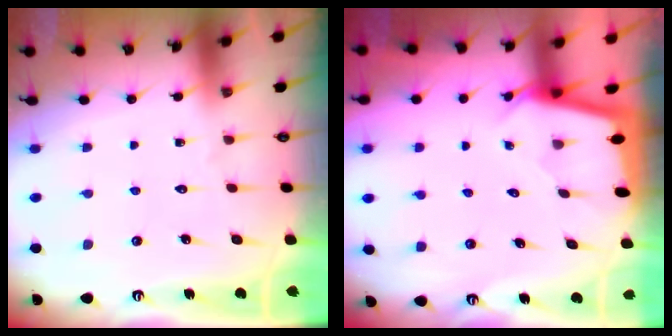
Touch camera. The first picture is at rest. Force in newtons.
{"total": 2.1, "press": 2.1, "slide": 0.1}